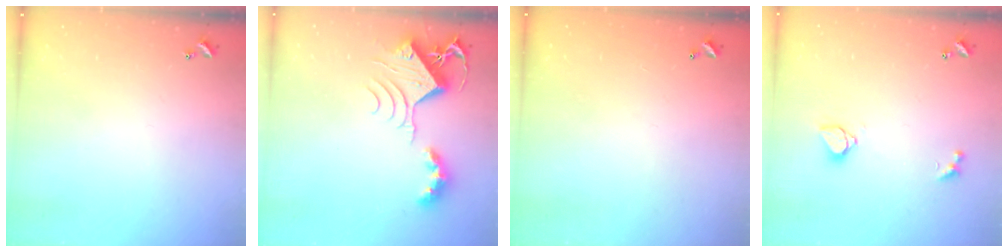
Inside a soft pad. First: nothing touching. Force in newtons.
{"total": 9.5, "press": 9.3, "slide": 1.6}
{"total": 3.0, "press": 3.0, "slide": 0.1}
{"total": 1.6, "press": 1.5, "slide": 0.5}